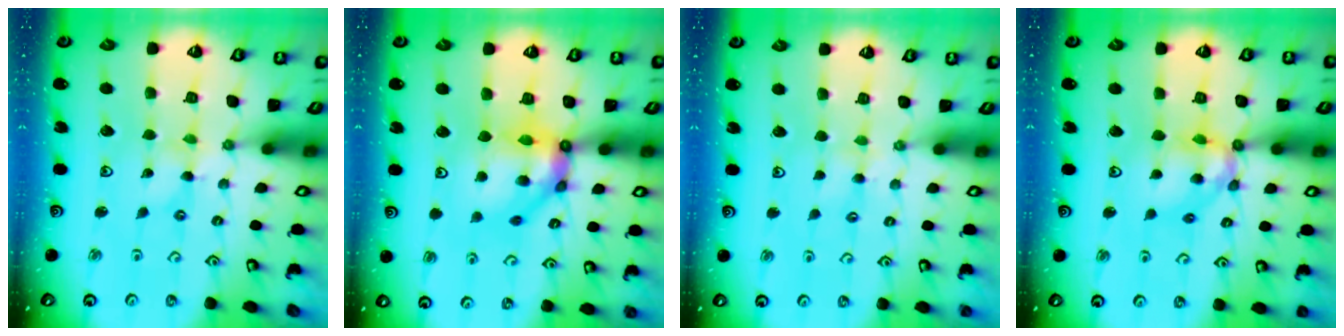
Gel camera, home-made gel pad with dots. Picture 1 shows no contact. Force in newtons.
{"total": 11.7, "press": 11.4, "slide": 2.5}
{"total": 3.0, "press": 3.0, "slide": 0.4}
{"total": 10.7, "press": 10.6, "slide": 1.2}